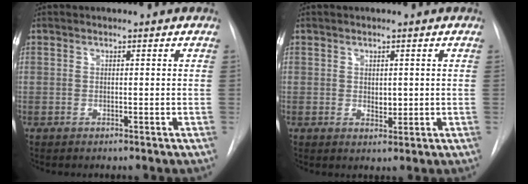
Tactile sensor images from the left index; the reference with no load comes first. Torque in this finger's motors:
{"motor_torque": [0.28, 0.00, 0.02, 0.02]}